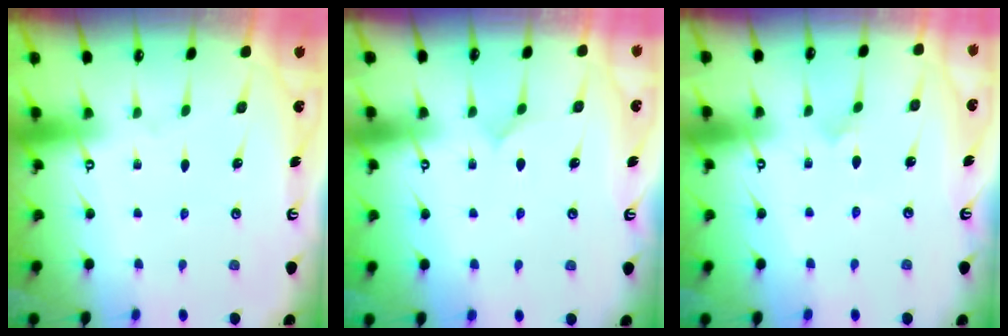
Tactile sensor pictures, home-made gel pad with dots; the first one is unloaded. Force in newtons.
{"total": 3.3, "press": 3.3, "slide": 0.4}
{"total": 5.9, "press": 5.9, "slide": 0.5}